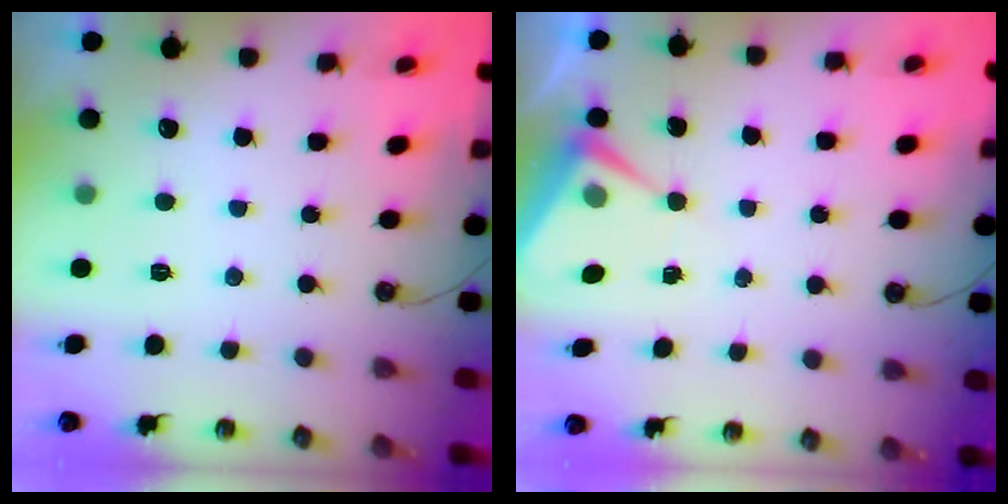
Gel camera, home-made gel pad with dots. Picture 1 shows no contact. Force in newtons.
{"total": 5.3, "press": 5.3, "slide": 0.6}